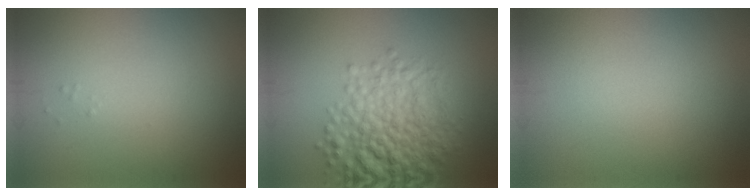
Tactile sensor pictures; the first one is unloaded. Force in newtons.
{"total": 7.0, "press": 7.0, "slide": 0.3}
{"total": 0.0}